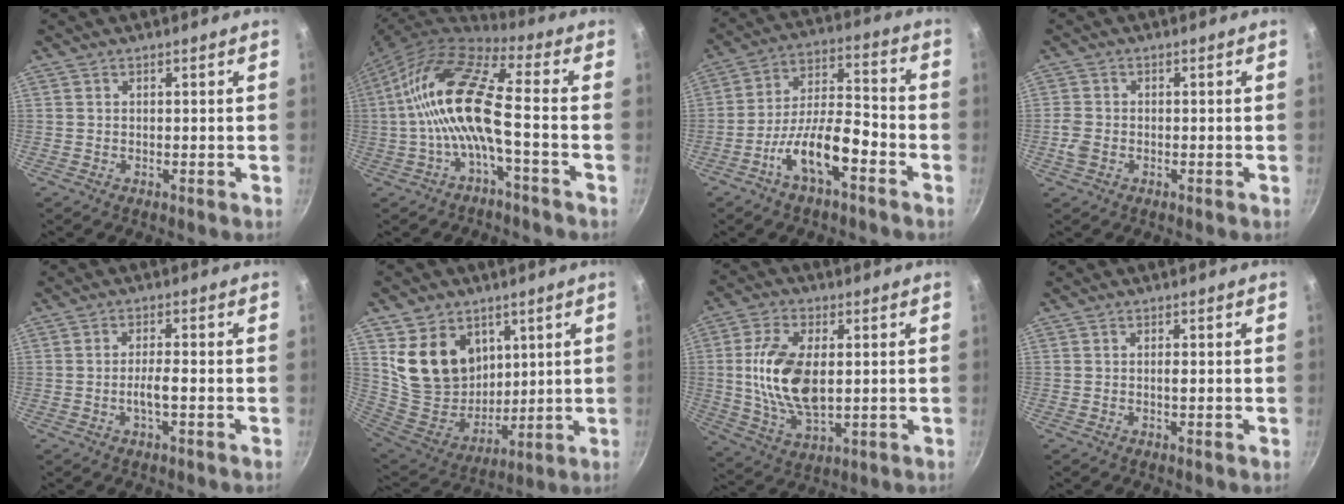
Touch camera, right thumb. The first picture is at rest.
{"total": 14.7, "force": [-2.1, 4.2, 14.0], "torque": [-0.286, 0.043, -0.051]}
{"total": 12.6, "force": [-6.3, 4.6, 9.9], "torque": [-0.162, 0.052, -0.117]}
{"total": 3.0, "force": [-1.0, 2.2, 1.8], "torque": [-0.040, 0.007, -0.023]}
{"total": 3.3, "force": [-1.0, 0.6, 3.1], "torque": [-0.059, 0.013, -0.019]}
{"total": 17.1, "force": [7.1, 13.1, 8.5], "torque": [-0.118, -0.052, 0.151]}
{"total": 14.2, "force": [1.1, 7.6, 11.9], "torque": [-0.225, 0.000, 0.024]}
{"total": 0.9, "force": [-0.1, 0.1, 0.9], "torque": [-0.018, 0.001, -0.002]}